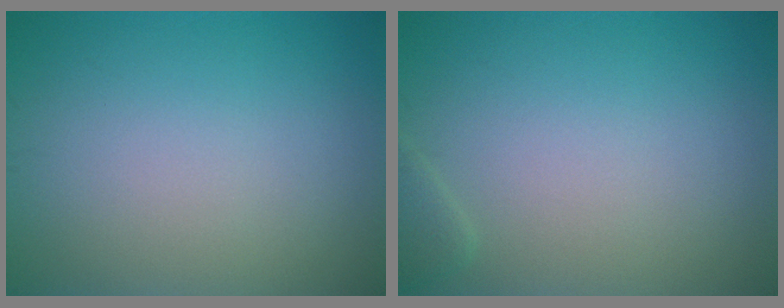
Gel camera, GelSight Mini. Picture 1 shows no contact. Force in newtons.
{"total": 0.9, "press": 0.9, "slide": 0.1}